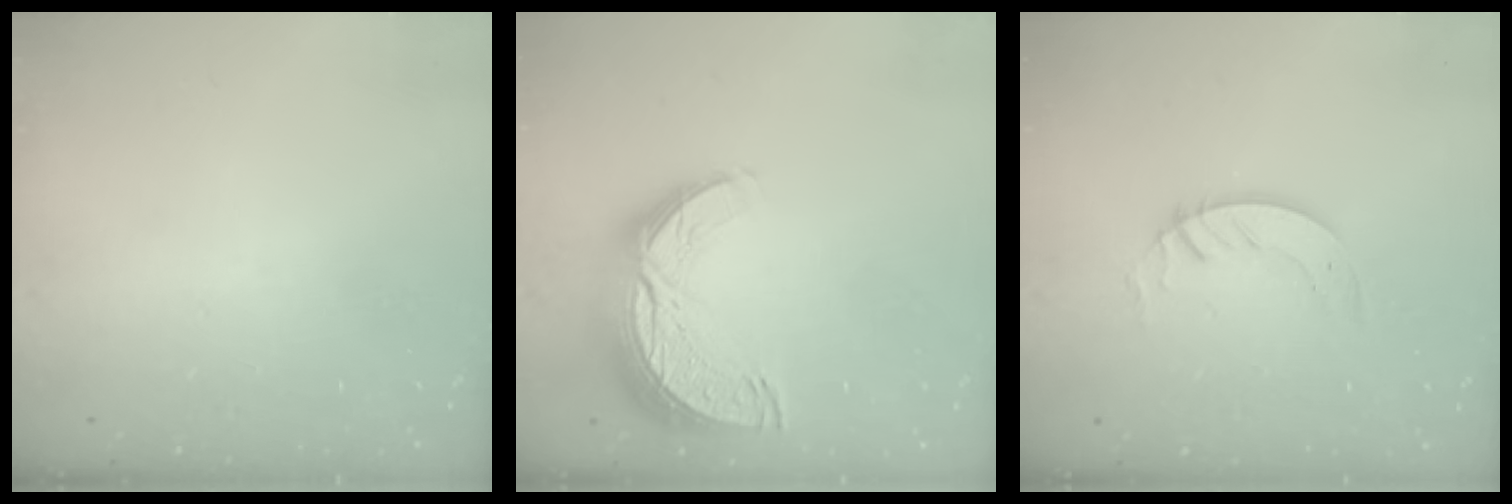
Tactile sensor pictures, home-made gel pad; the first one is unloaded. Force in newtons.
{"total": 12.4, "press": 12.4, "slide": 0.9}
{"total": 2.8, "press": 2.8, "slide": 0.2}